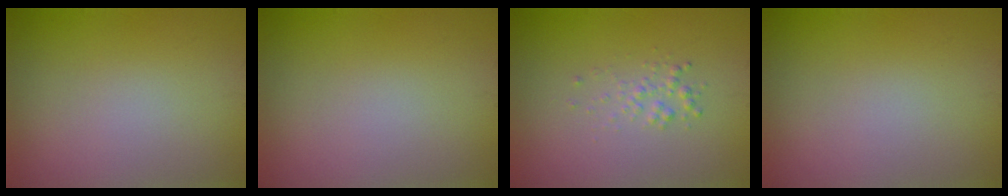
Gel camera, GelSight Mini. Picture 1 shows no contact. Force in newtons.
{"total": 0.0}
{"total": 1.1, "press": 1.1, "slide": 0.1}
{"total": 0.0}